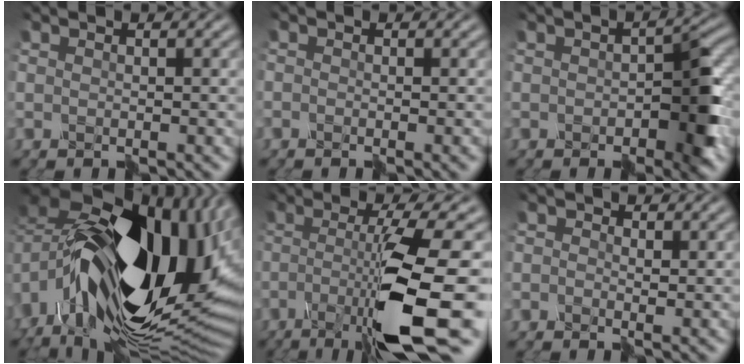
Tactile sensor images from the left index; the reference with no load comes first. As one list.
[{"total": 1.6, "force": [-1.2, 0.7, 0.9], "torque": [-0.002, 0.005, -0.017]}, {"total": 5.5, "force": [-1.9, 2.7, 4.5], "torque": [-0.065, 0.006, -0.031]}, {"total": 20.1, "force": [0.7, 11.1, 16.8], "torque": [-0.316, 0.004, 0.004]}, {"total": 11.2, "force": [-5.6, 1.6, 9.6], "torque": [-0.170, 0.005, -0.094]}, {"total": 1.0, "force": [-0.2, 1.0, -0.1], "torque": [-0.001, 0.007, -0.009]}]